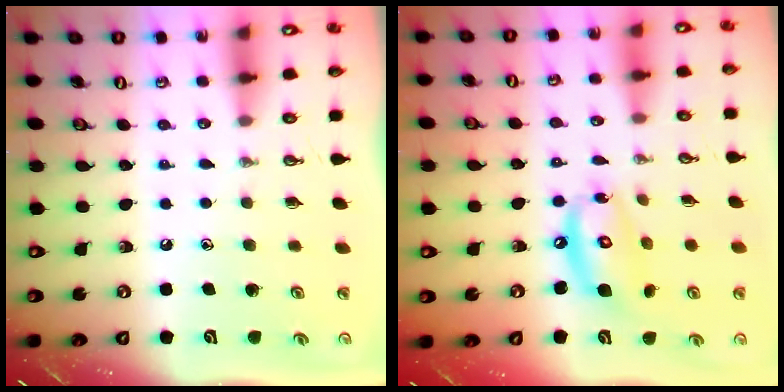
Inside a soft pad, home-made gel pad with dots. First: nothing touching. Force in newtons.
{"total": 13.5, "press": 13.5, "slide": 1.3}